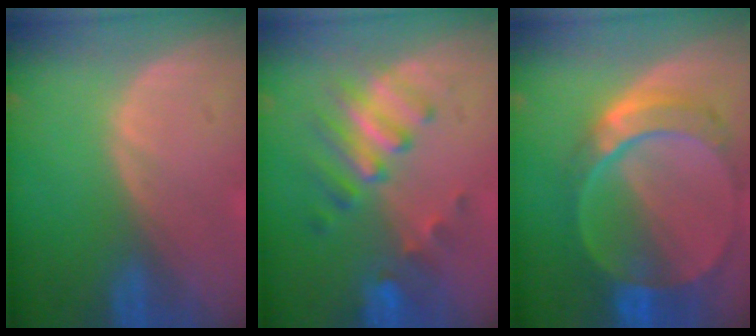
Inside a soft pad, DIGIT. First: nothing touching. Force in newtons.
{"total": 7.6, "press": 6.8, "slide": 3.4}
{"total": 9.5, "press": 8.3, "slide": 4.6}